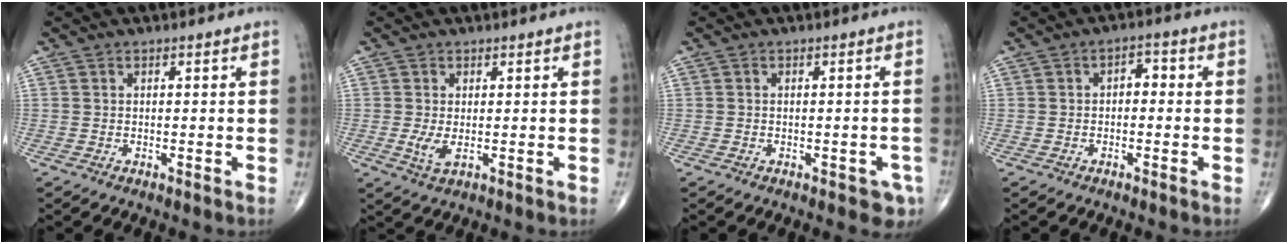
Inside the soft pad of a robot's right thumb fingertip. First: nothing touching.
{"total": 2.8, "force": [-0.1, 1.1, 2.6], "torque": [-0.058, -0.009, 0.001]}
{"total": 3.5, "force": [-1.7, 1.8, 2.5], "torque": [-0.016, 0.004, -0.018]}
{"total": 3.0, "force": [-0.1, 1.9, 2.3], "torque": [-0.017, 0.014, -0.012]}